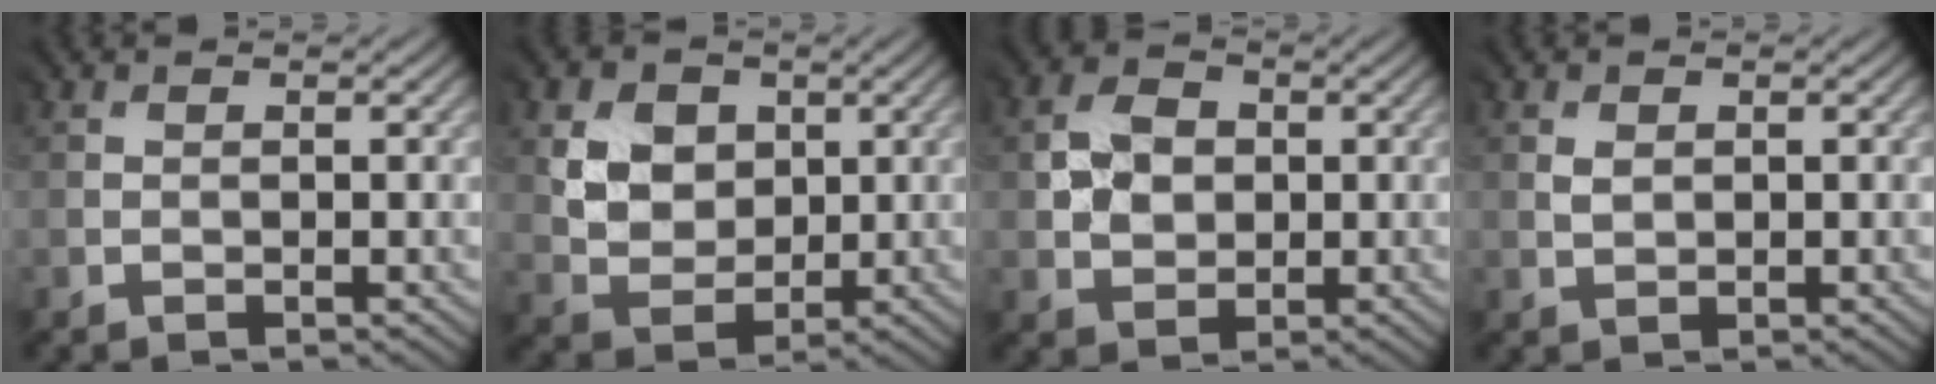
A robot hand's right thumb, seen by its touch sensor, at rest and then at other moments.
{"total": 5.3, "force": [2.1, 4.6, 1.8], "torque": [-0.056, -0.003, 0.034]}
{"total": 4.2, "force": [0.9, 3.8, 1.7], "torque": [-0.037, 0.006, 0.013]}
{"total": 1.2, "force": [0.8, 0.9, 0.0], "torque": [-0.003, -0.001, 0.019]}